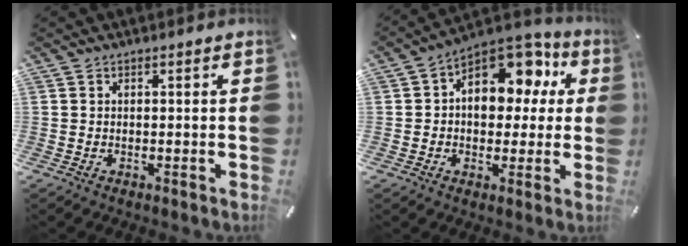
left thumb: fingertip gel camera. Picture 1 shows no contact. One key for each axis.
{"total": 13.0, "fx": 4.3, "fy": 9.5, "fz": 7.6, "tx": -0.099, "ty": -0.035, "tz": 0.080}